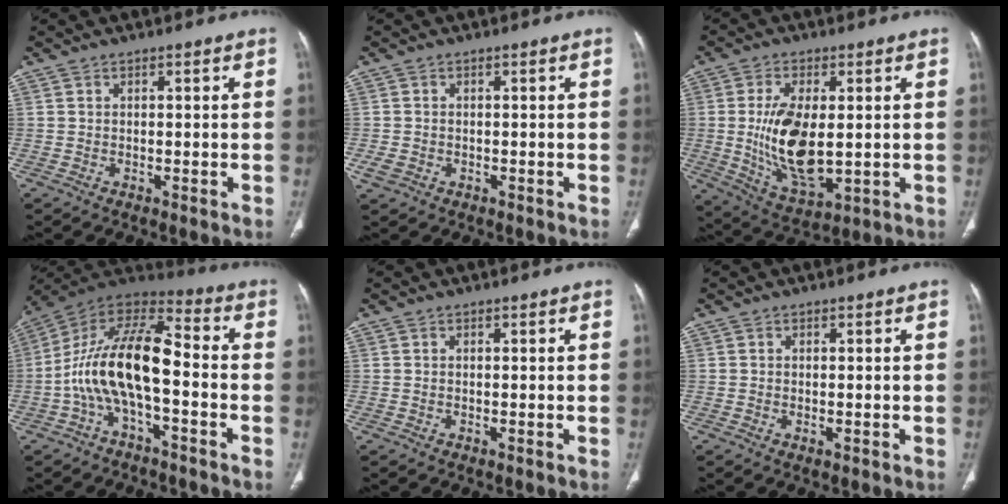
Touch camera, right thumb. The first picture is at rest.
{"total": 2.1, "force": [-0.6, 1.7, 1.1], "torque": [-0.029, 0.002, -0.006]}
{"total": 14.3, "force": [0.0, 6.9, 12.5], "torque": [-0.233, -0.021, 0.013]}
{"total": 16.1, "force": [-3.5, 6.8, 14.2], "torque": [-0.263, 0.068, -0.071]}
{"total": 0.0}
{"total": 0.7, "force": [-0.2, 0.3, 0.6], "torque": [-0.013, -0.003, -0.001]}